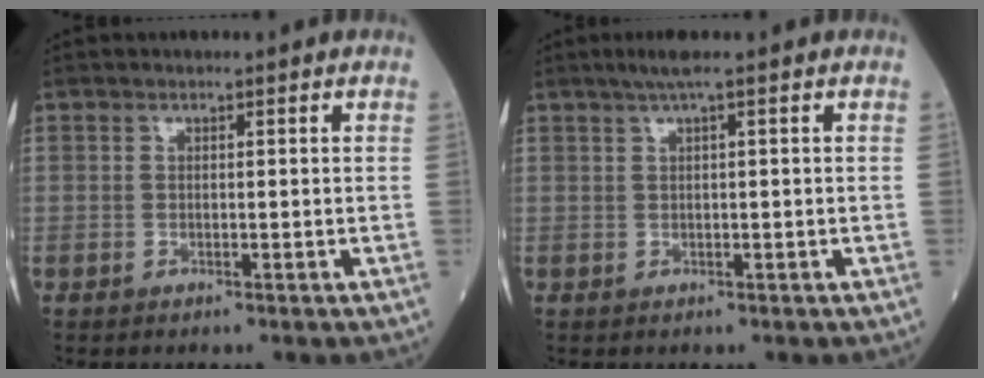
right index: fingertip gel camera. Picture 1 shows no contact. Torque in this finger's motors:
{"motor_torque": [-0.07, -0.06, -0.04, 0.04]}